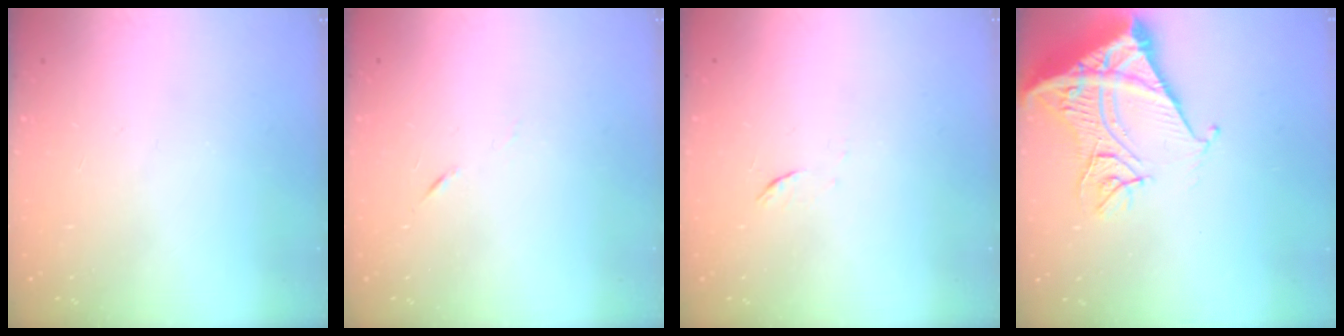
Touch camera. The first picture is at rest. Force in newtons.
{"total": 3.8, "press": 3.6, "slide": 1.1}
{"total": 4.5, "press": 4.5, "slide": 0.7}
{"total": 16.2, "press": 16.1, "slide": 2.1}